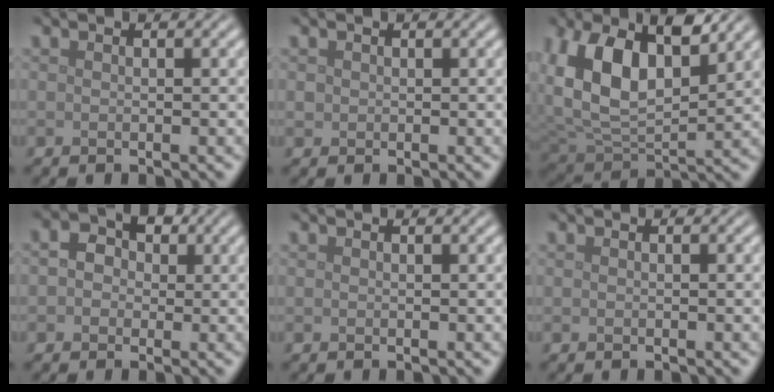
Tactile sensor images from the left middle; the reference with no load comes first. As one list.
[{"total": 0.6, "force": [0.2, 0.6, 0.1], "torque": [0.003, -0.001, 0.003]}, {"total": 10.5, "force": [3.8, 5.8, 7.9], "torque": [-0.166, 0.000, 0.069]}, {"total": 2.5, "force": [0.0, 2.2, 1.2], "torque": [-0.012, 0.005, -0.006]}, {"total": 0.0}, {"total": 0.0}]